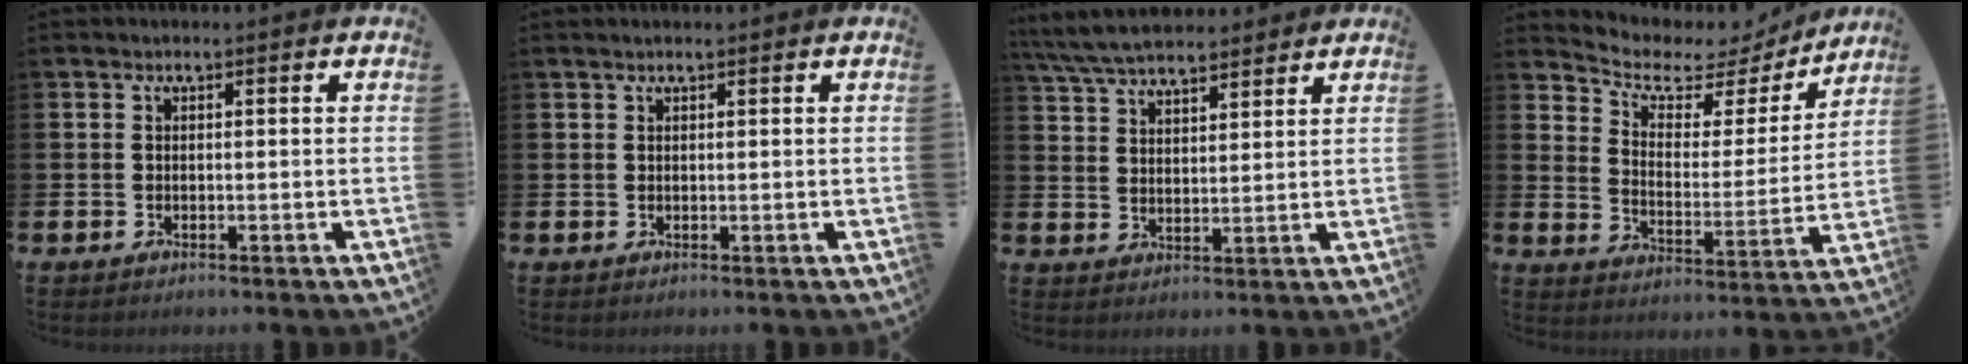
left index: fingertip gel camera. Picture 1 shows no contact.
{"total": 0.8, "force": [0.7, 0.1, 0.3], "torque": [-0.002, 0.001, 0.012]}
{"total": 6.7, "force": [6.3, 1.3, 1.7], "torque": [-0.058, -0.022, 0.117]}
{"total": 5.7, "force": [4.9, 2.4, 1.4], "torque": [-0.056, -0.041, 0.076]}